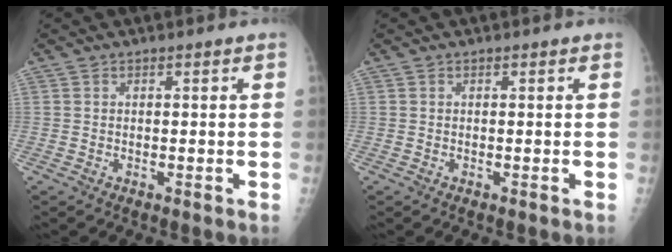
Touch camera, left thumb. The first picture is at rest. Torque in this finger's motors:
{"motor_torque": [0.00, 0.00, -0.04, 0.04, 0.00]}